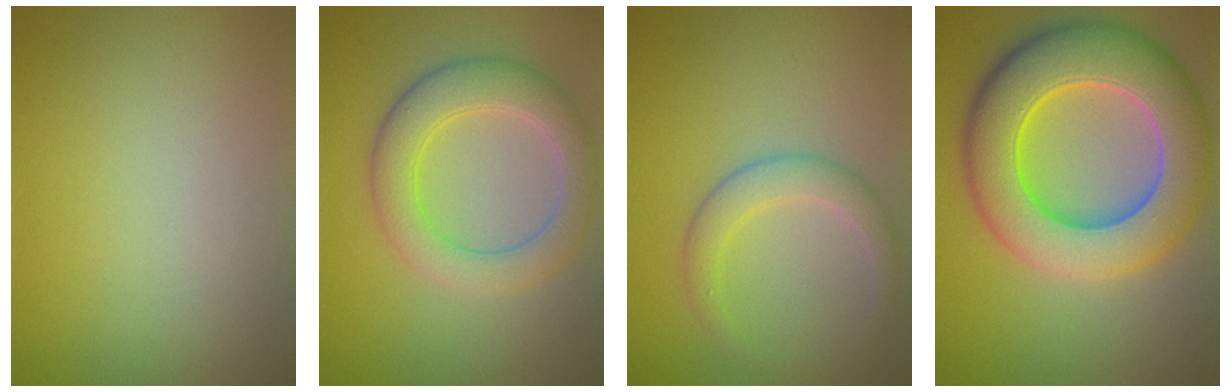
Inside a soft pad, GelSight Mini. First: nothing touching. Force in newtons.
{"total": 5.2, "press": 5.2, "slide": 0.1}
{"total": 2.7, "press": 2.7, "slide": 0.2}
{"total": 11.4, "press": 11.4, "slide": 0.6}